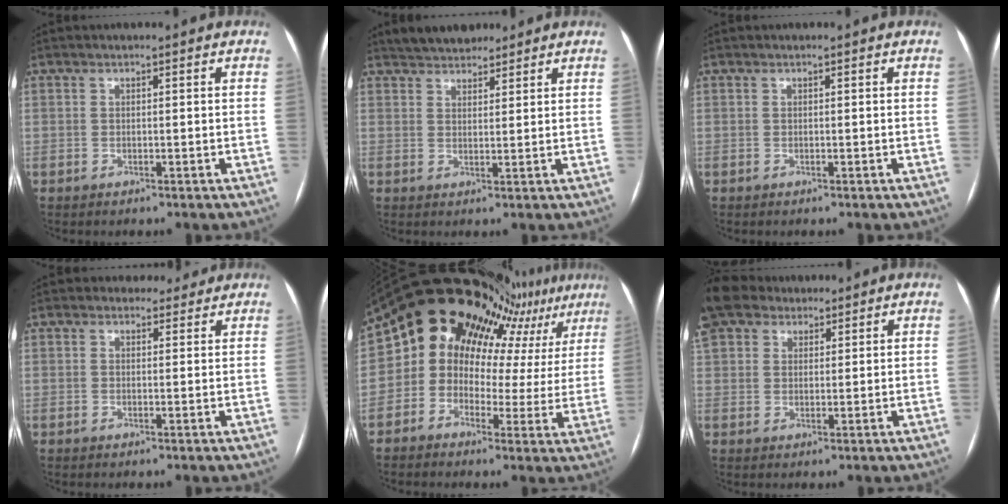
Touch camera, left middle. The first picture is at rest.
{"total": 5.3, "force": [4.7, 2.0, 1.4], "torque": [-0.017, 0.019, 0.081]}
{"total": 0.0}
{"total": 2.8, "force": [2.4, 1.4, -0.2], "torque": [0.011, 0.001, 0.024]}
{"total": 17.4, "force": [12.4, 7.9, 9.4], "torque": [-0.148, 0.042, 0.139]}
{"total": 10.1, "force": [7.6, 5.6, 3.5], "torque": [-0.094, 0.042, 0.145]}